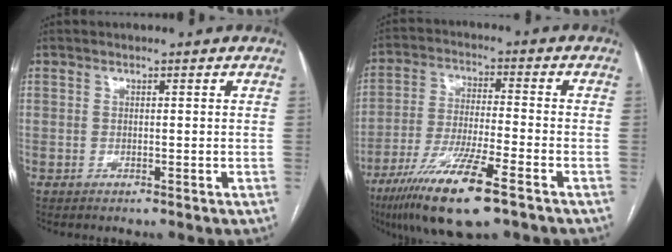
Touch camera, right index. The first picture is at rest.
{"total": 14.2, "force": [-8.6, 1.3, 11.2], "torque": [-0.222, -0.035, -0.155]}